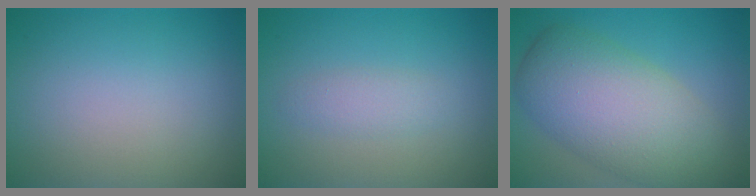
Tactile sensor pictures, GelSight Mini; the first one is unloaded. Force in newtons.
{"total": 1.6, "press": 1.6, "slide": 0.0}
{"total": 9.5, "press": 9.5, "slide": 0.7}